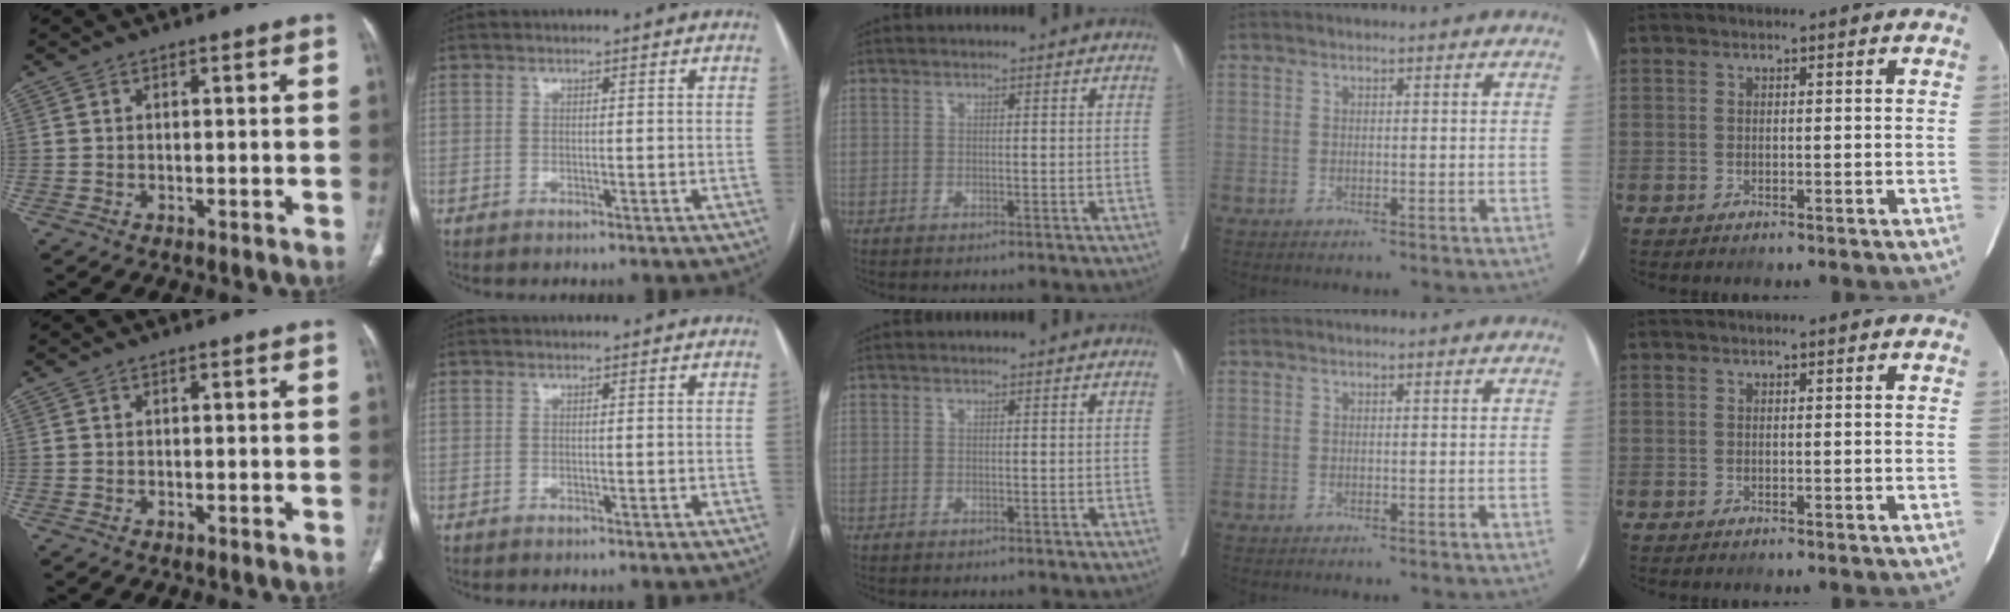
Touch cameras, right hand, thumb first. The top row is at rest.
{}